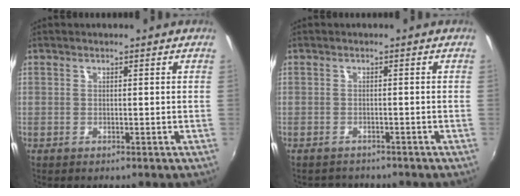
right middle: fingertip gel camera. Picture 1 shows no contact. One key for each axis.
{"total": 3.4, "fx": -3.2, "fy": 1.0, "fz": 0.3, "tx": -0.014, "ty": -0.007, "tz": -0.050}